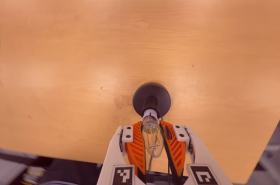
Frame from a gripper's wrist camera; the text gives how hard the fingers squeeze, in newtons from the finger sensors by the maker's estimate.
{"total": 21.0, "left": 20.0, "right": 22.1}